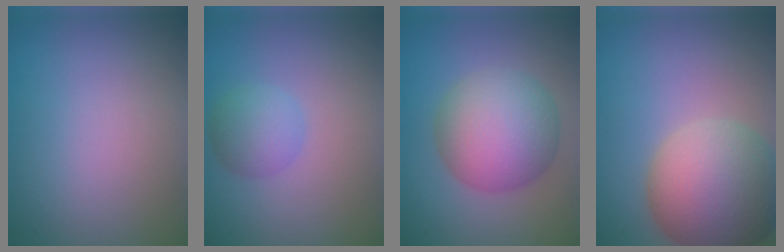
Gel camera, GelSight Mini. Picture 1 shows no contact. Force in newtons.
{"total": 2.7, "press": 2.7, "slide": 0.1}
{"total": 8.3, "press": 8.3, "slide": 0.2}
{"total": 11.1, "press": 11.1, "slide": 0.5}